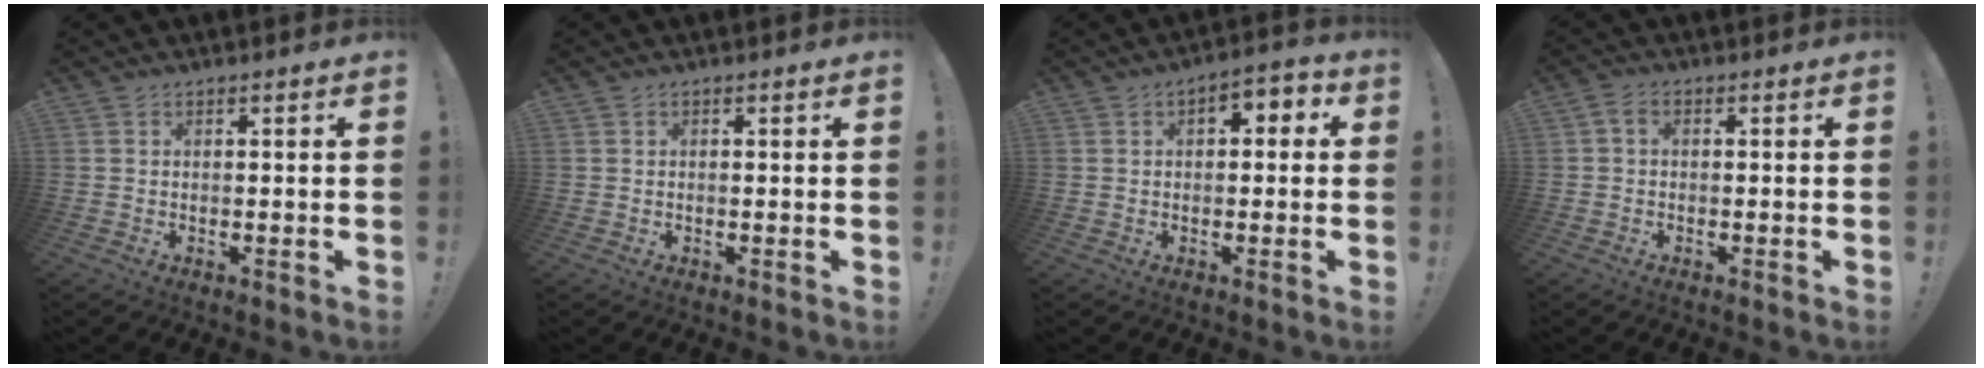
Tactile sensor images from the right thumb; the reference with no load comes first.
{"total": 0.0}
{"total": 3.6, "force": [-0.2, 2.7, 2.3], "torque": [-0.024, 0.006, -0.007]}
{"total": 1.7, "force": [-0.1, 1.1, 1.4], "torque": [-0.029, 0.008, 0.000]}